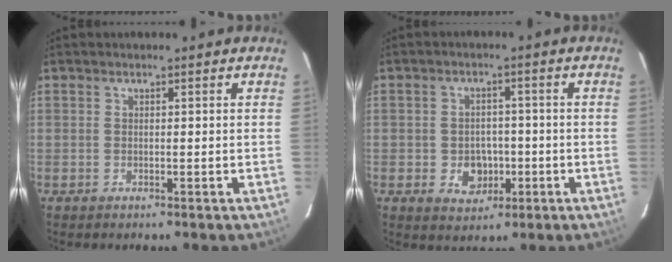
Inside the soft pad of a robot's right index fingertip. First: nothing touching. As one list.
[{"total": 5.6, "force": [-1.6, 4.7, 2.7], "torque": [-0.057, 0.008, -0.008]}]